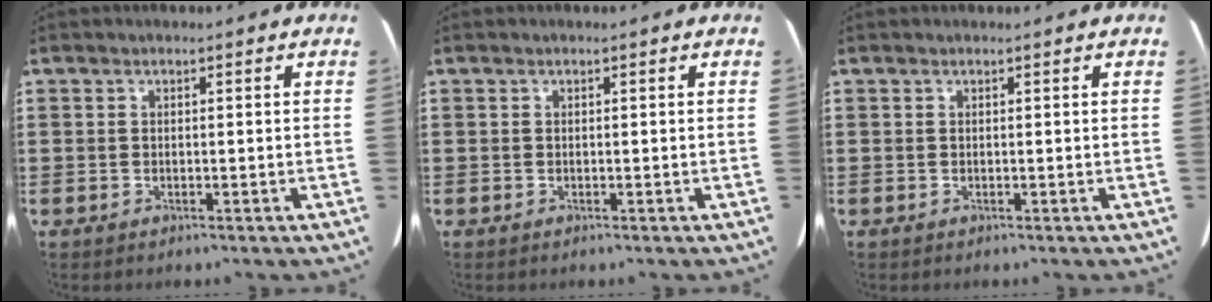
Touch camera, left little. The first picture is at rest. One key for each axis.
{"total": 0.0}
{"total": 0.0}